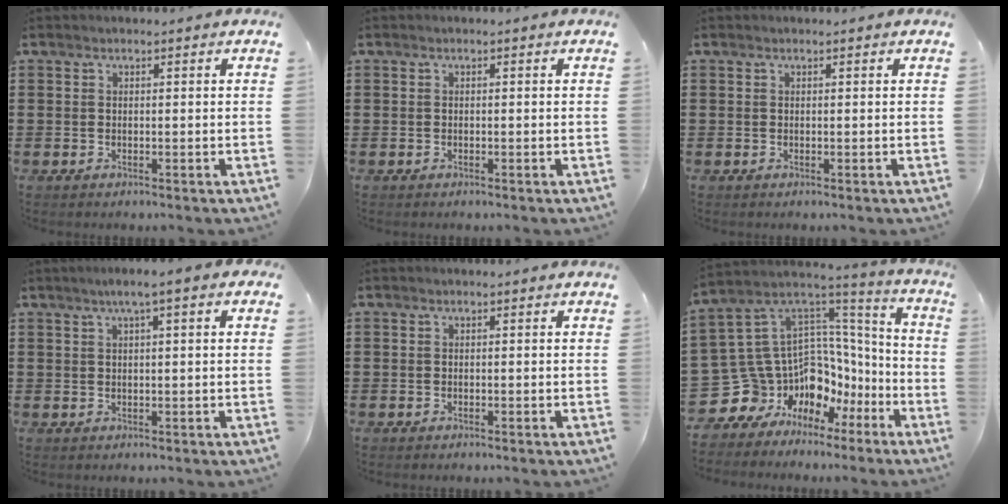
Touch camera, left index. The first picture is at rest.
{"total": 0.0}
{"total": 0.0}
{"total": 2.5, "force": [0.9, 0.0, 2.4], "torque": [-0.047, -0.002, 0.016]}
{"total": 0.0}
{"total": 11.8, "force": [-5.3, 10.1, 3.1], "torque": [-0.105, -0.034, -0.068]}